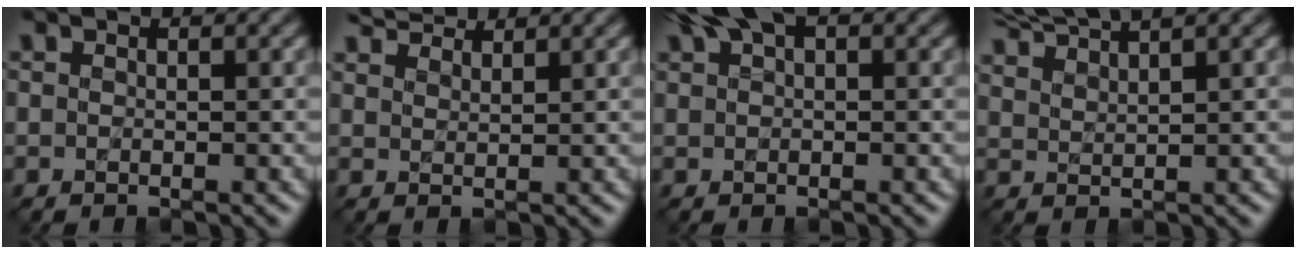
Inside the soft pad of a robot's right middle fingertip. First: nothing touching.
{"total": 3.4, "force": [3.4, 0.2, 0.2], "torque": [-0.005, 0.007, 0.055]}
{"total": 3.9, "force": [2.6, 1.3, 2.6], "torque": [-0.042, 0.014, 0.043]}
{"total": 5.2, "force": [4.9, 0.2, 1.6], "torque": [-0.030, 0.017, 0.072]}